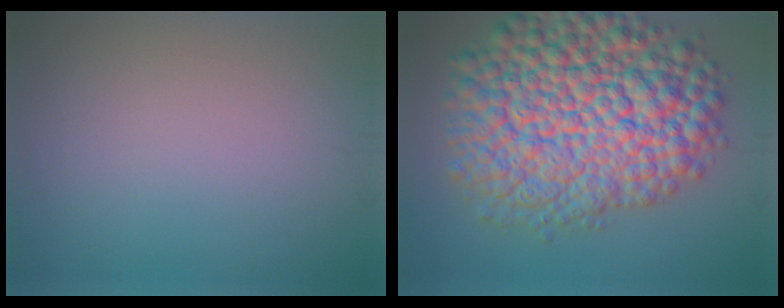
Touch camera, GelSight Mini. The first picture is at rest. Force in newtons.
{"total": 14.6, "press": 14.6, "slide": 0.6}